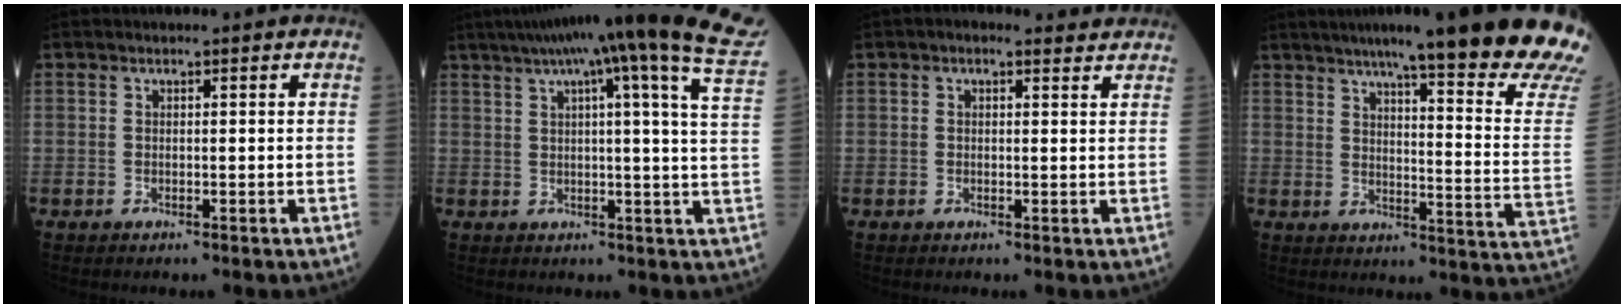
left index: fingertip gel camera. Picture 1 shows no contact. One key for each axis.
{"total": 23.7, "fx": 18.2, "fy": -0.8, "fz": 15.1, "tx": -0.226, "ty": -0.020, "tz": 0.216}
{"total": 2.4, "fx": 1.8, "fy": 1.2, "fz": 1.2, "tx": -0.019, "ty": 0.016, "tz": 0.019}
{"total": 27.5, "fx": 22.4, "fy": 0.5, "fz": 15.9, "tx": -0.178, "ty": -0.080, "tz": 0.270}